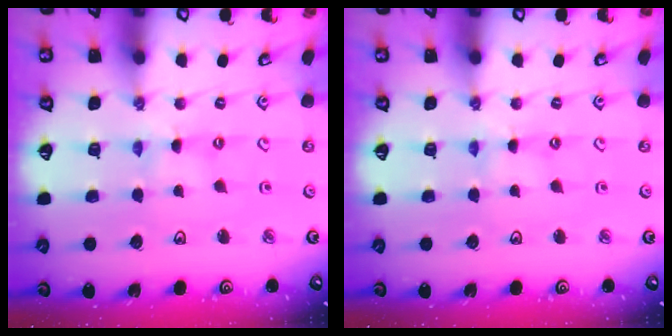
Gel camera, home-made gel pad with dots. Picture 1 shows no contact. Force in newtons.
{"total": 2.1, "press": 2.1, "slide": 0.3}